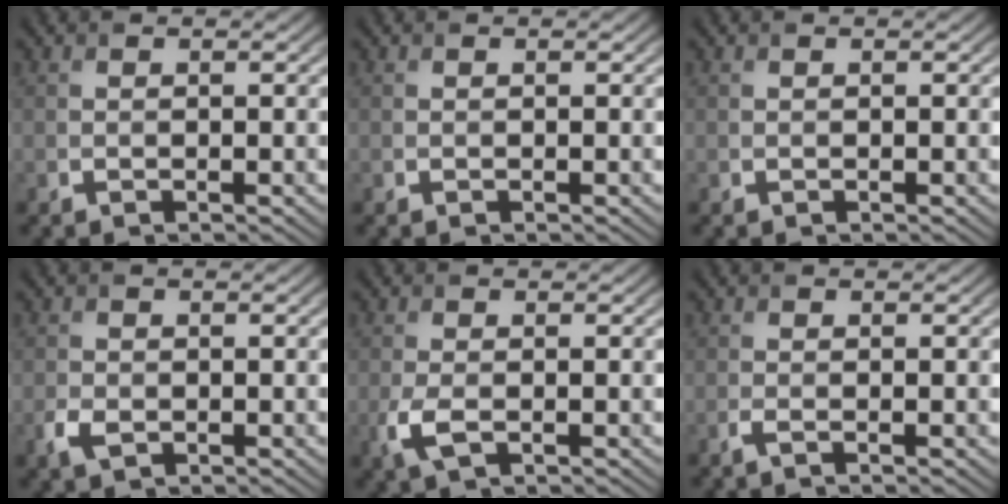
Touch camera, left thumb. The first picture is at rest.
{"total": 0.0}
{"total": 0.0}
{"total": 2.4, "force": [-1.0, 1.6, 1.4], "torque": [-0.037, -0.007, -0.021]}
{"total": 3.1, "force": [-1.0, 1.6, 2.5], "torque": [-0.069, -0.011, -0.022]}
{"total": 1.0, "force": [-0.6, 0.1, 0.8], "torque": [-0.021, 0.000, -0.015]}